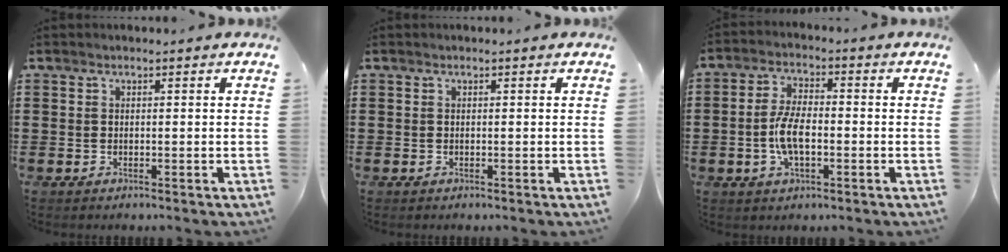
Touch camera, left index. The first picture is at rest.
{"total": 0.0}
{"total": 6.6, "force": [-1.4, 2.7, 5.8], "torque": [-0.130, 0.000, -0.031]}